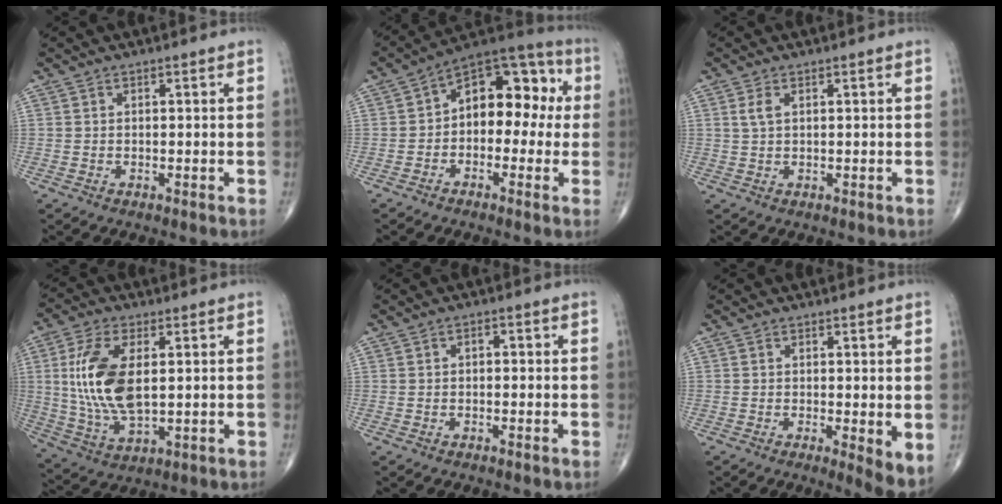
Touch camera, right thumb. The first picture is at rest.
{"total": 14.1, "force": [0.6, 8.8, 10.9], "torque": [-0.111, 0.050, -0.011]}
{"total": 2.0, "force": [0.7, 1.0, 1.6], "torque": [-0.038, 0.007, 0.019]}
{"total": 14.2, "force": [2.2, 6.9, 12.3], "torque": [-0.254, -0.011, 0.049]}
{"total": 1.2, "force": [0.1, 0.8, 0.9], "torque": [-0.006, 0.004, -0.003]}
{"total": 4.4, "force": [-0.1, 1.1, 4.2], "torque": [-0.064, -0.015, -0.002]}